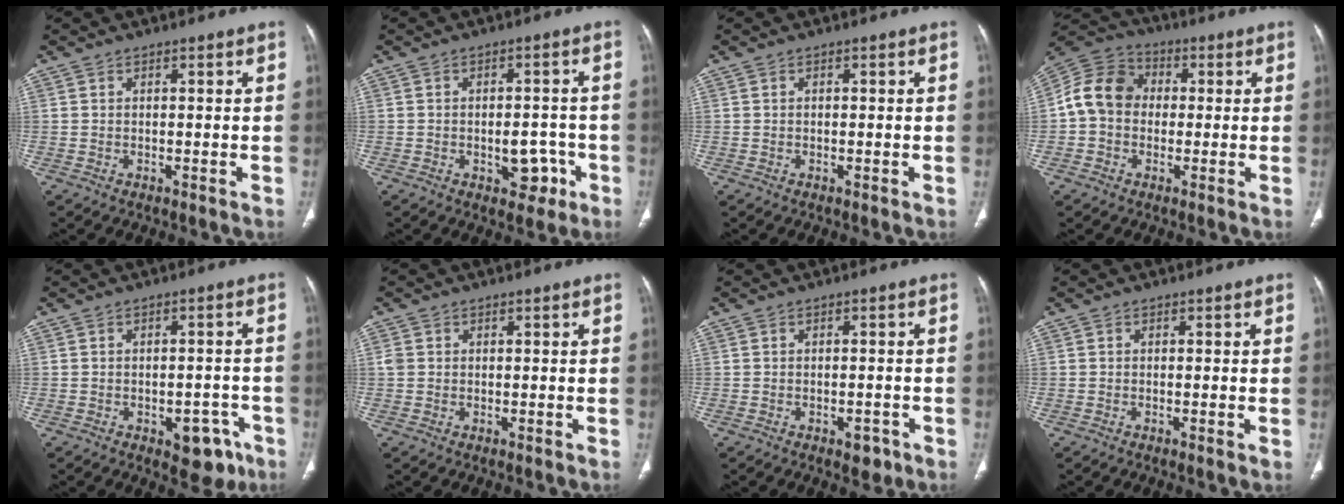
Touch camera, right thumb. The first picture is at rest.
{"total": 5.9, "force": [-2.3, 3.8, 3.9], "torque": [-0.025, 0.020, -0.023]}
{"total": 0.0}
{"total": 11.0, "force": [-0.1, 9.2, 6.0], "torque": [-0.098, 0.033, -0.015]}
{"total": 7.2, "force": [-3.8, 4.1, 4.6], "torque": [-0.030, 0.026, -0.040]}
{"total": 1.4, "force": [0.1, 1.2, 0.6], "torque": [-0.011, 0.003, 0.005]}
{"total": 3.0, "force": [-1.7, 1.6, 1.9], "torque": [-0.013, 0.007, -0.016]}
{"total": 0.7, "force": [-0.2, 0.1, 0.7], "torque": [-0.020, -0.004, -0.005]}